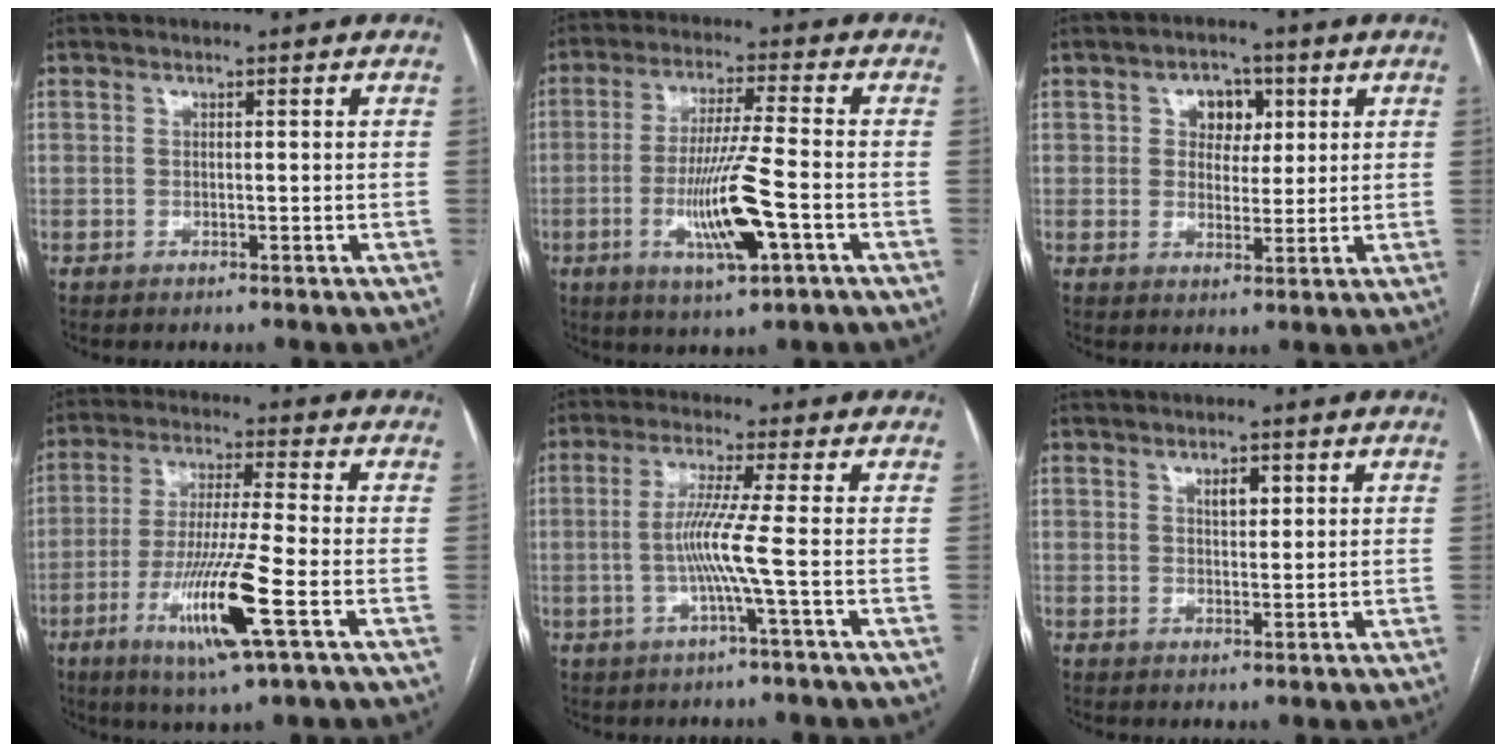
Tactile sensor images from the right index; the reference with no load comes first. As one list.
[{"total": 11.4, "force": [-3.8, 0.7, 10.8], "torque": [-0.206, -0.013, -0.066]}, {"total": 5.4, "force": [1.7, 4.0, 3.2], "torque": [-0.045, 0.016, 0.030]}, {"total": 13.3, "force": [-5.1, 0.0, 12.3], "torque": [-0.242, -0.022, -0.092]}, {"total": 6.2, "force": [-1.2, -1.6, 5.9], "torque": [-0.120, 0.001, -0.022]}, {"total": 2.6, "force": [1.1, 1.4, 2.0], "torque": [-0.030, 0.002, 0.018]}]